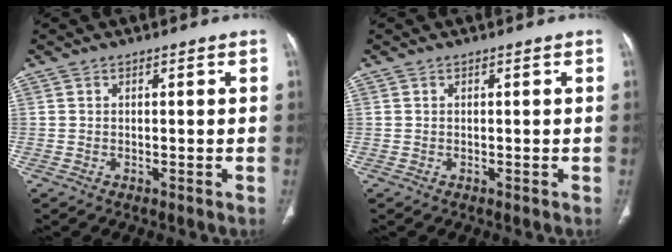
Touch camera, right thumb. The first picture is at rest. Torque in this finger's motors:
{"motor_torque": [0.01, 0.01, 0.00, 0.00, 0.00]}